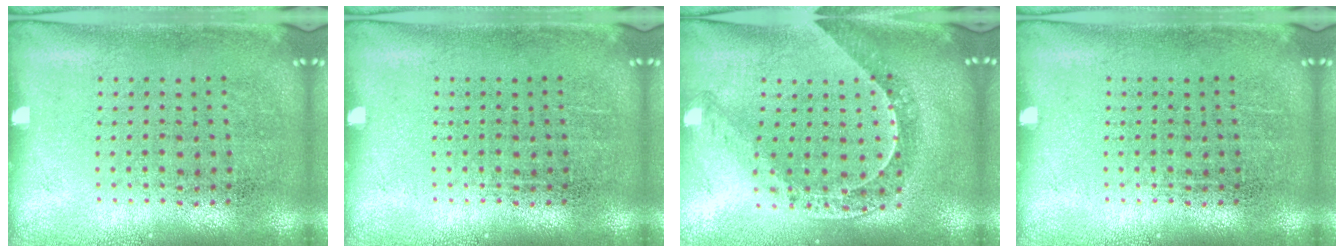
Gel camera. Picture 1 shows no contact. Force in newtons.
{"total": 0.0}
{"total": 1.0, "press": 1.0, "slide": 0.3}
{"total": 0.0}